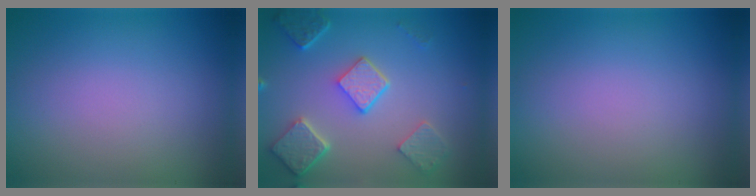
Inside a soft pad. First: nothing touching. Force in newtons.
{"total": 5.4, "press": 4.2, "slide": 3.4}
{"total": 0.0}